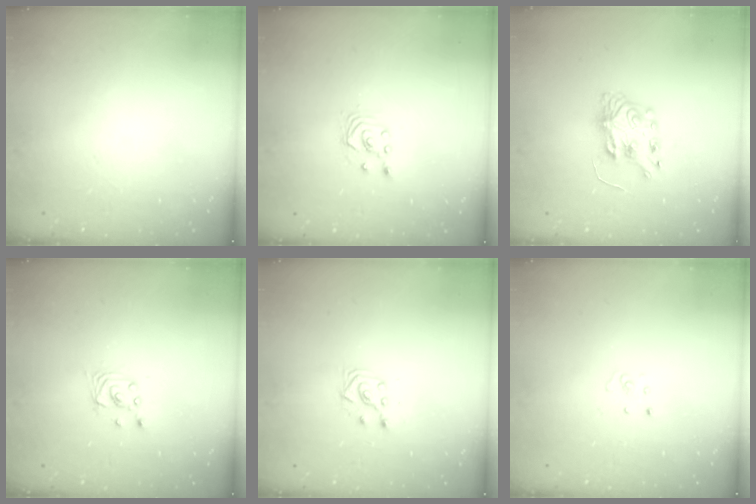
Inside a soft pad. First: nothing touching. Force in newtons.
{"total": 1.7, "press": 1.7, "slide": 0.2}
{"total": 7.9, "press": 7.9, "slide": 0.2}
{"total": 2.4, "press": 2.4, "slide": 0.2}
{"total": 3.7, "press": 3.6, "slide": 0.9}
{"total": 2.3, "press": 2.3, "slide": 0.2}